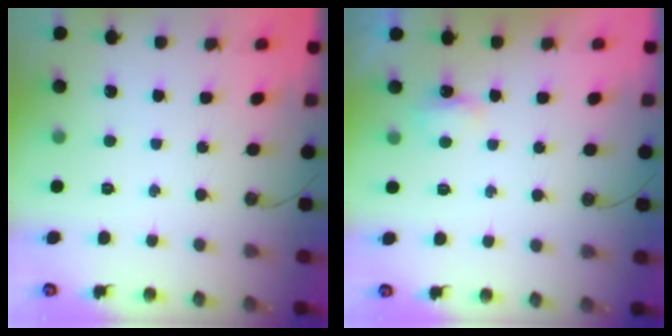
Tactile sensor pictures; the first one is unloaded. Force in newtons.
{"total": 3.6, "press": 3.5, "slide": 0.5}